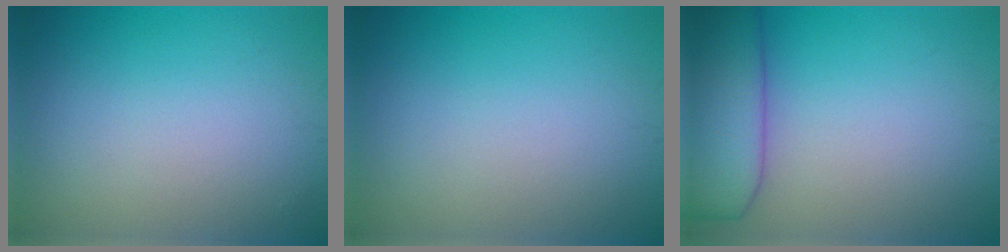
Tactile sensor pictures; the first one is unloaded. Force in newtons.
{"total": 0.0}
{"total": 7.7, "press": 7.7, "slide": 0.7}